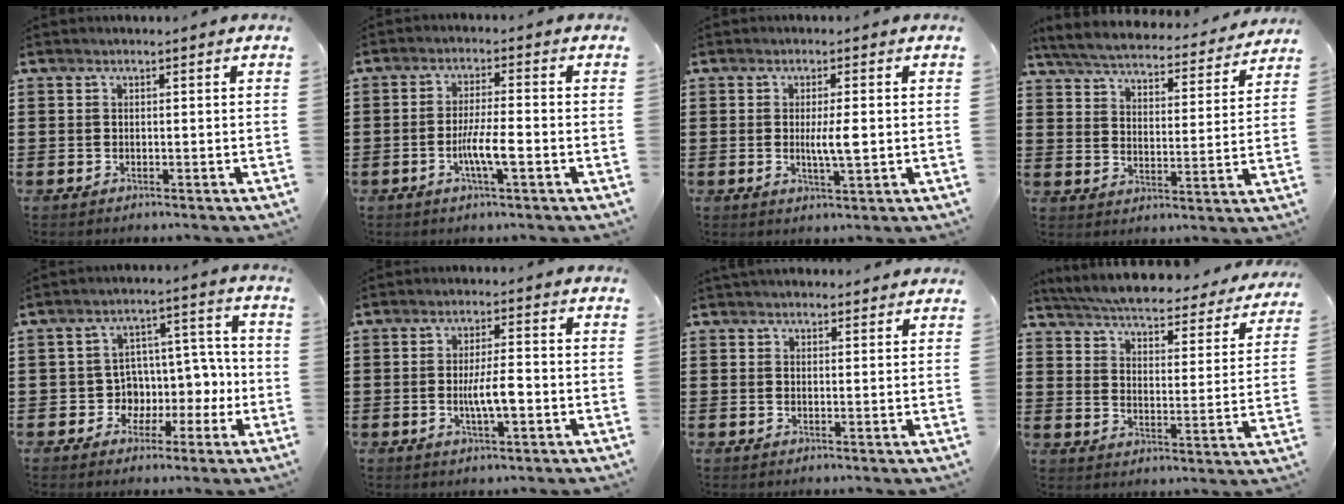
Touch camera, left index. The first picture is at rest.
{"total": 5.4, "force": [-1.7, 0.8, 5.1], "torque": [-0.100, -0.002, -0.035]}
{"total": 4.0, "force": [0.0, 0.7, 4.0], "torque": [-0.078, -0.006, -0.004]}
{"total": 5.0, "force": [4.9, 0.1, 1.0], "torque": [-0.045, -0.037, 0.081]}
{"total": 6.3, "force": [-0.7, 6.0, 2.0], "torque": [-0.054, -0.003, -0.008]}
{"total": 5.2, "force": [-1.0, 1.3, 4.9], "torque": [-0.099, 0.000, -0.023]}
{"total": 2.1, "force": [2.0, 0.8, 0.0], "torque": [-0.006, 0.002, 0.038]}
{"total": 4.9, "force": [4.7, -0.2, 1.5], "torque": [-0.055, -0.039, 0.074]}